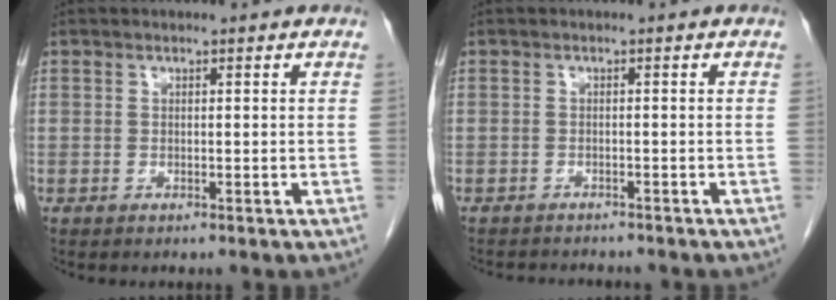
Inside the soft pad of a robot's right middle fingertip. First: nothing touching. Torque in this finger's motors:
{"motor_torque": [0.05, -0.05, 0.01, 0.00]}